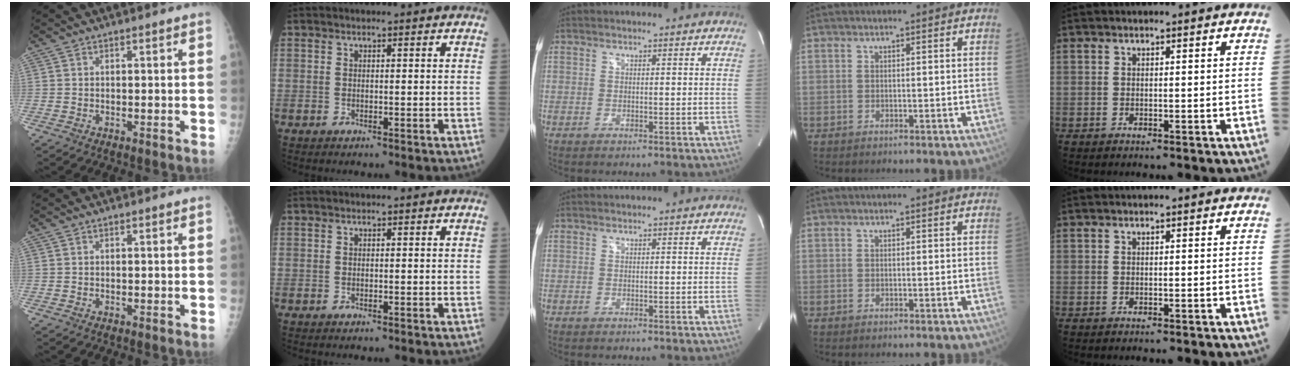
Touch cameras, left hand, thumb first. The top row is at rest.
{}